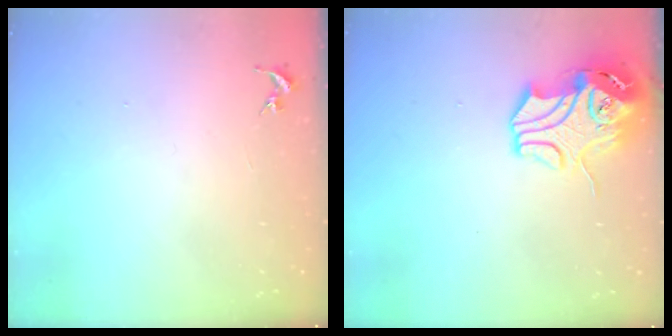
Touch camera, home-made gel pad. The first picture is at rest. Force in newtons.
{"total": 12.7, "press": 12.5, "slide": 1.8}